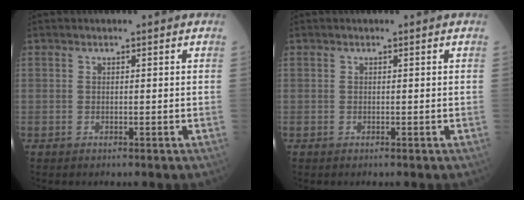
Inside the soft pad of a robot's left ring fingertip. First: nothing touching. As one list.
[{"total": 0.0}]